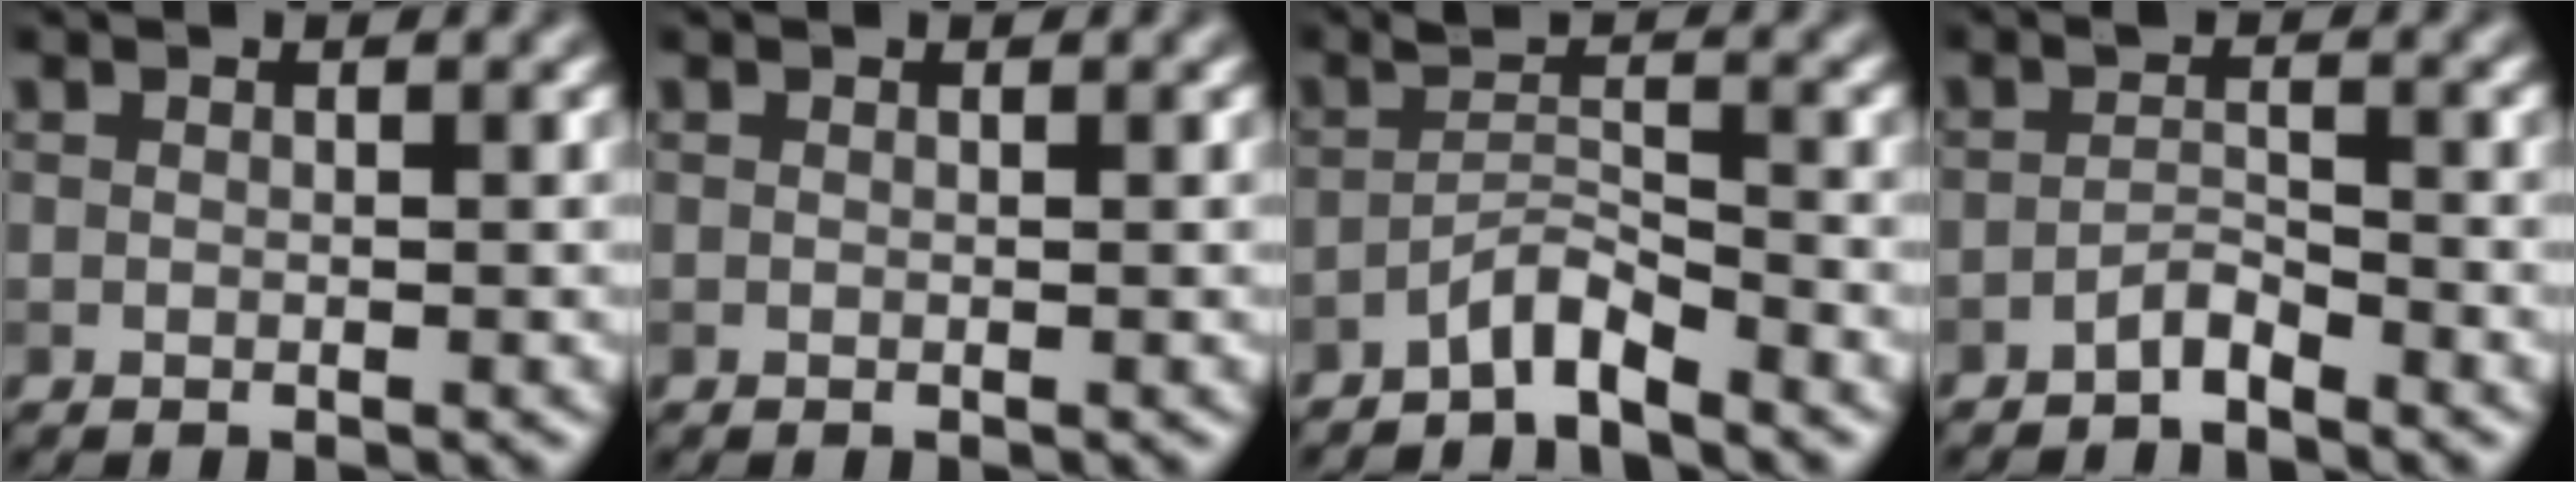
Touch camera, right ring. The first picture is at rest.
{"total": 0.0}
{"total": 2.6, "force": [-2.3, 0.2, 1.3], "torque": [-0.019, 0.011, -0.048]}
{"total": 1.6, "force": [-1.5, 0.2, 0.6], "torque": [-0.010, 0.008, -0.029]}